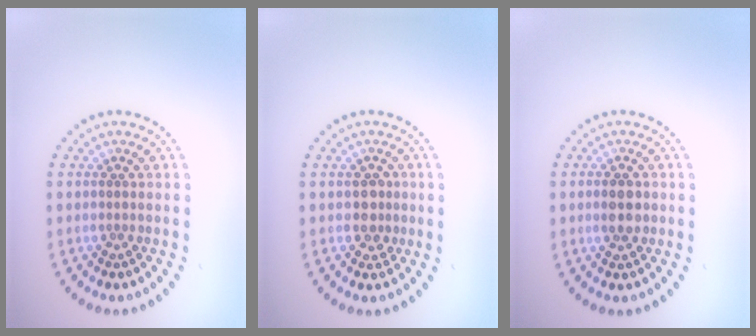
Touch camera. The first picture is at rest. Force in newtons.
{"total": 1.6, "press": 1.5, "slide": 0.6}
{"total": 2.5, "press": 2.5, "slide": 0.2}